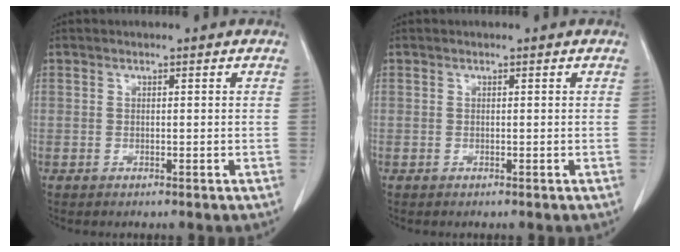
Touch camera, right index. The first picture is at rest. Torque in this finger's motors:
{"motor_torque": [0.00, 0.00, 0.00, 0.00]}